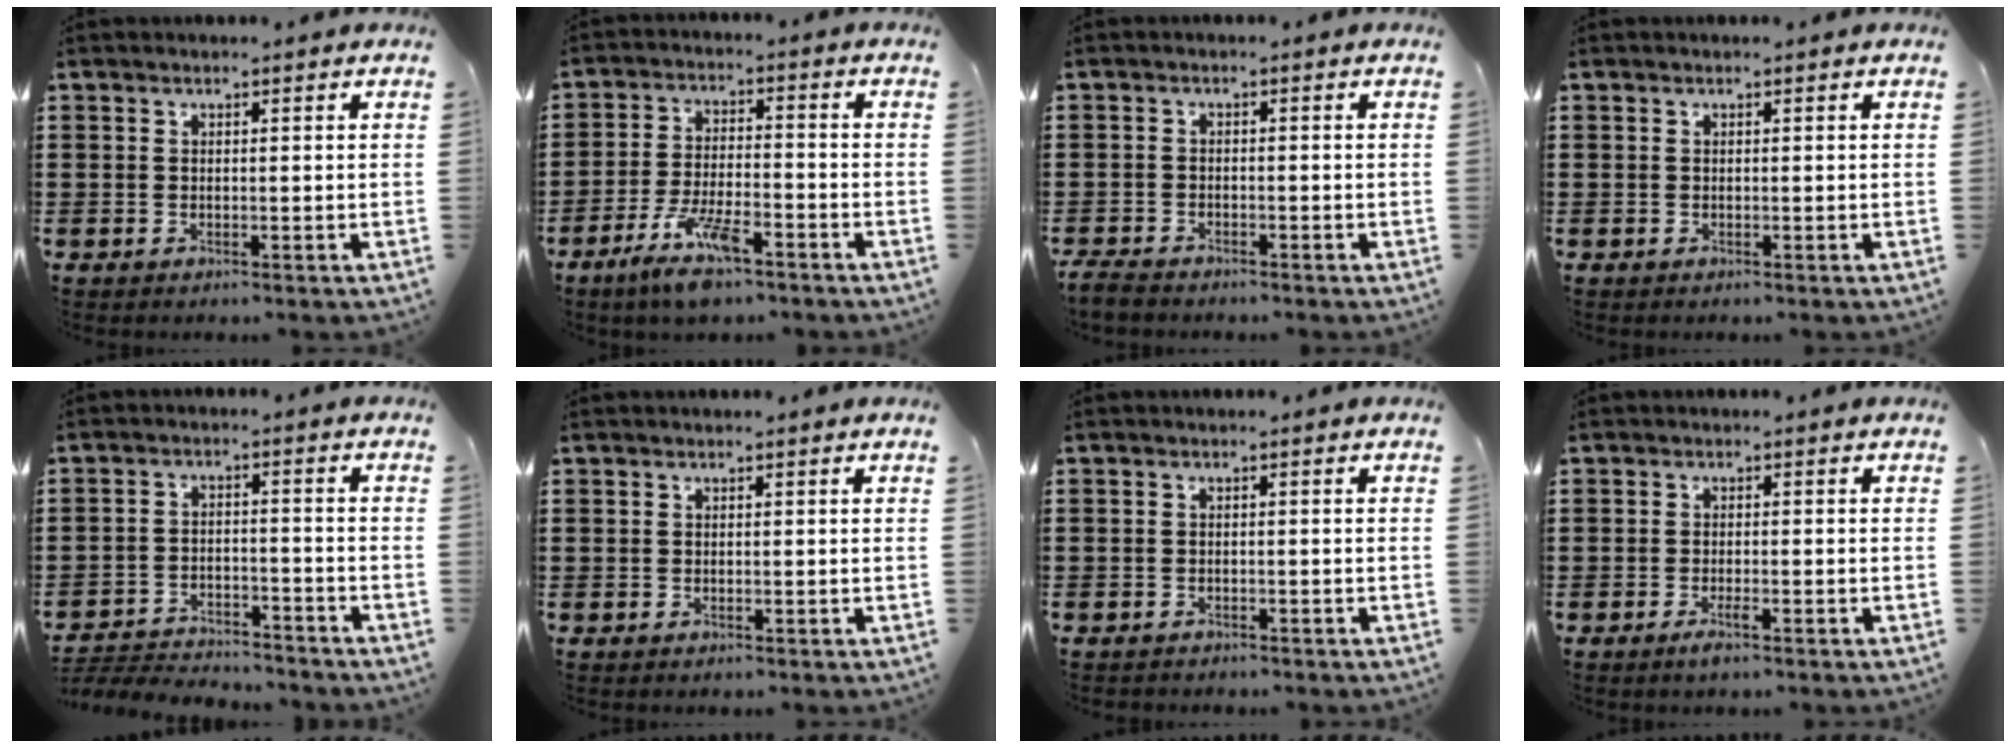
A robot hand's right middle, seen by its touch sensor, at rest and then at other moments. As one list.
[{"total": 8.7, "force": [-5.5, 2.1, 6.4], "torque": [-0.139, -0.010, -0.103]}, {"total": 2.1, "force": [-2.0, 0.4, 0.5], "torque": [-0.027, -0.005, -0.046]}, {"total": 0.0}, {"total": 4.1, "force": [-4.1, 0.5, 0.4], "torque": [-0.019, 0.002, -0.089]}, {"total": 0.0}, {"total": 0.7, "force": [-0.7, 0.0, 0.0], "torque": [-0.002, -0.001, -0.016]}, {"total": 1.8, "force": [-1.1, 0.1, 1.4], "torque": [-0.033, -0.008, -0.020]}]